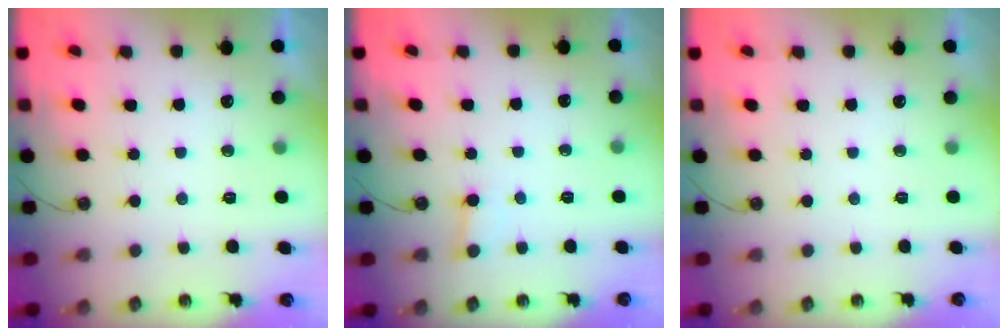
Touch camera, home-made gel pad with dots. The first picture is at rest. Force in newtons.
{"total": 2.2, "press": 2.2, "slide": 0.2}
{"total": 0.0}